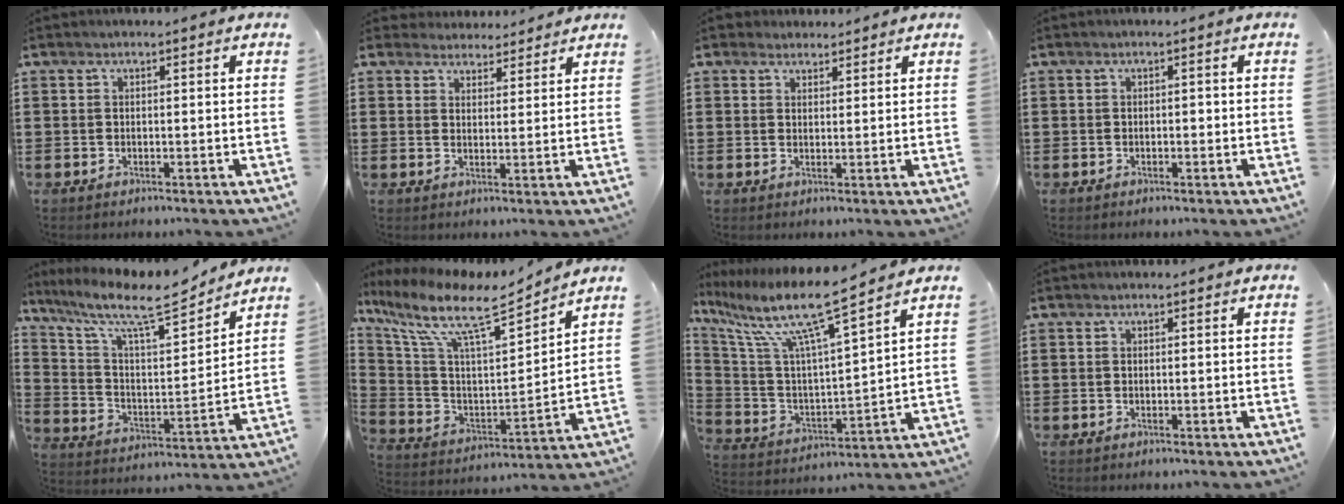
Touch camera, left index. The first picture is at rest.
{"total": 3.5, "force": [3.3, 1.1, 0.1], "torque": [-0.014, -0.004, 0.064]}
{"total": 2.3, "force": [2.1, 1.0, 0.0], "torque": [-0.007, 0.005, 0.042]}
{"total": 0.7, "force": [-0.2, 0.2, 0.7], "torque": [-0.015, -0.004, -0.002]}
{"total": 11.9, "force": [9.6, 2.0, 6.6], "torque": [-0.156, -0.055, 0.162]}
{"total": 11.0, "force": [8.0, 2.3, 7.1], "torque": [-0.171, -0.051, 0.131]}
{"total": 12.3, "force": [9.1, 0.8, 8.2], "torque": [-0.193, -0.054, 0.149]}
{"total": 0.0}